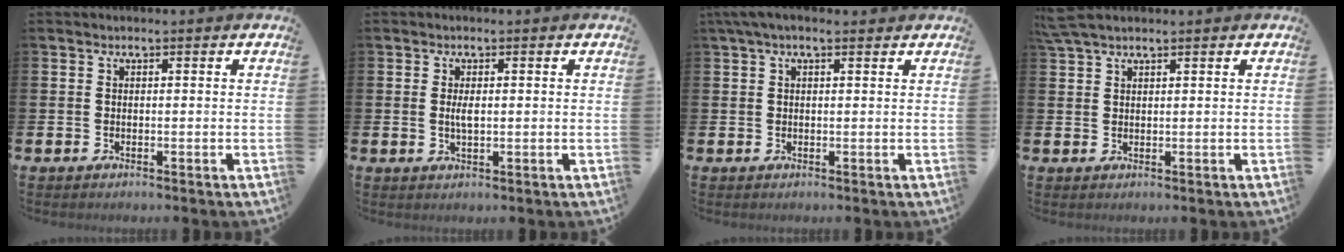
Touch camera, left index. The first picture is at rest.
{"total": 2.0, "force": [0.2, 0.8, 1.8], "torque": [-0.035, 0.002, 0.002]}
{"total": 2.3, "force": [1.3, 0.8, 1.7], "torque": [-0.033, 0.007, 0.023]}
{"total": 2.7, "force": [2.2, 0.7, 1.3], "torque": [-0.029, 0.005, 0.042]}